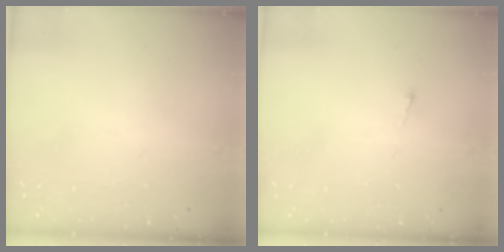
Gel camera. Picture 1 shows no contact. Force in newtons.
{"total": 2.7, "press": 2.7, "slide": 0.4}